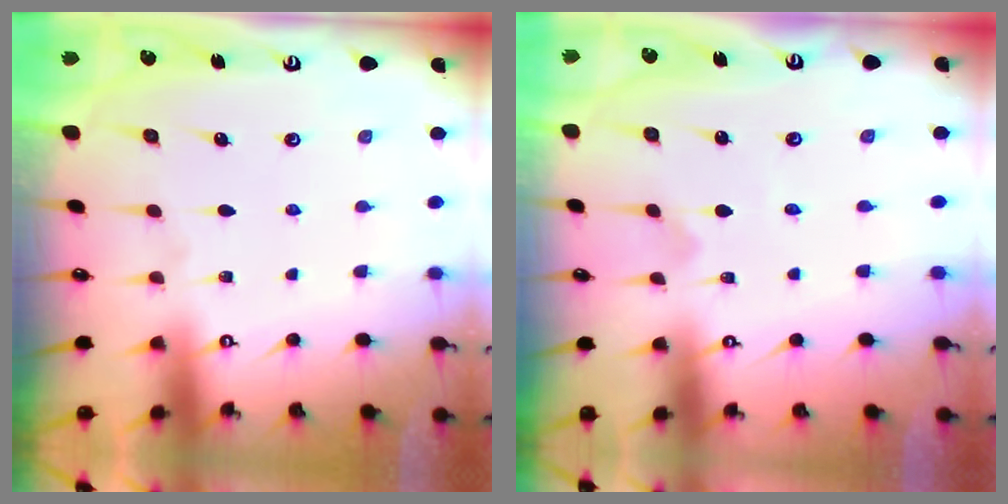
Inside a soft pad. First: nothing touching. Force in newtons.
{"total": 0.0}